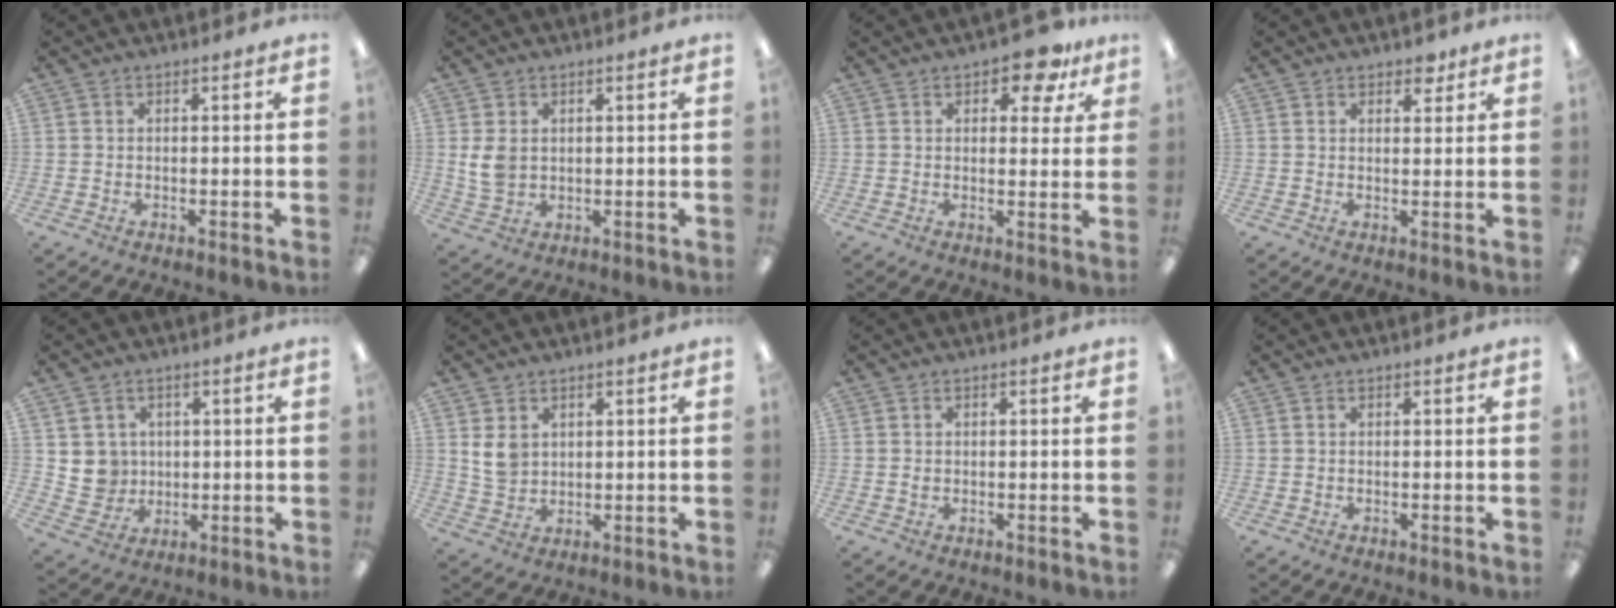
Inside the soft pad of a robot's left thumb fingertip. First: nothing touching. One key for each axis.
{"total": 5.5, "fx": 1.0, "fy": 4.3, "fz": 3.3, "tx": -0.072, "ty": 0.000, "tz": 0.018}
{"total": 7.6, "fx": 4.8, "fy": 3.7, "fz": 4.6, "tx": -0.047, "ty": -0.022, "tz": 0.077}
{"total": 3.2, "fx": 2.5, "fy": 1.8, "fz": 0.9, "tx": 0.003, "ty": -0.009, "tz": 0.042}
{"total": 6.0, "fx": 1.7, "fy": 5.8, "fz": 0.1, "tx": -0.012, "ty": 0.001, "tz": 0.037}
{"total": 5.4, "fx": 2.2, "fy": 4.4, "fz": 2.3, "tx": -0.037, "ty": 0.001, "tz": 0.041}
{"total": 0.8, "fx": 0.0, "fy": 0.7, "fz": 0.4, "tx": -0.007, "ty": 0.004, "tz": -0.002}
{"total": 0.0}